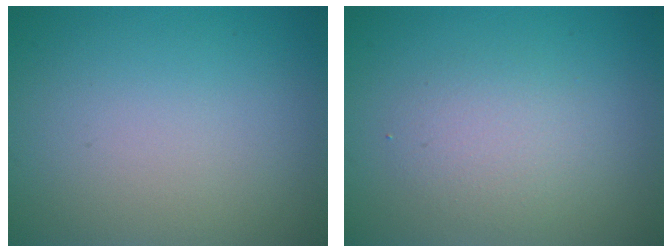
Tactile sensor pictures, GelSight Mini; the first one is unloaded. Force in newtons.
{"total": 2.4, "press": 2.4, "slide": 0.2}